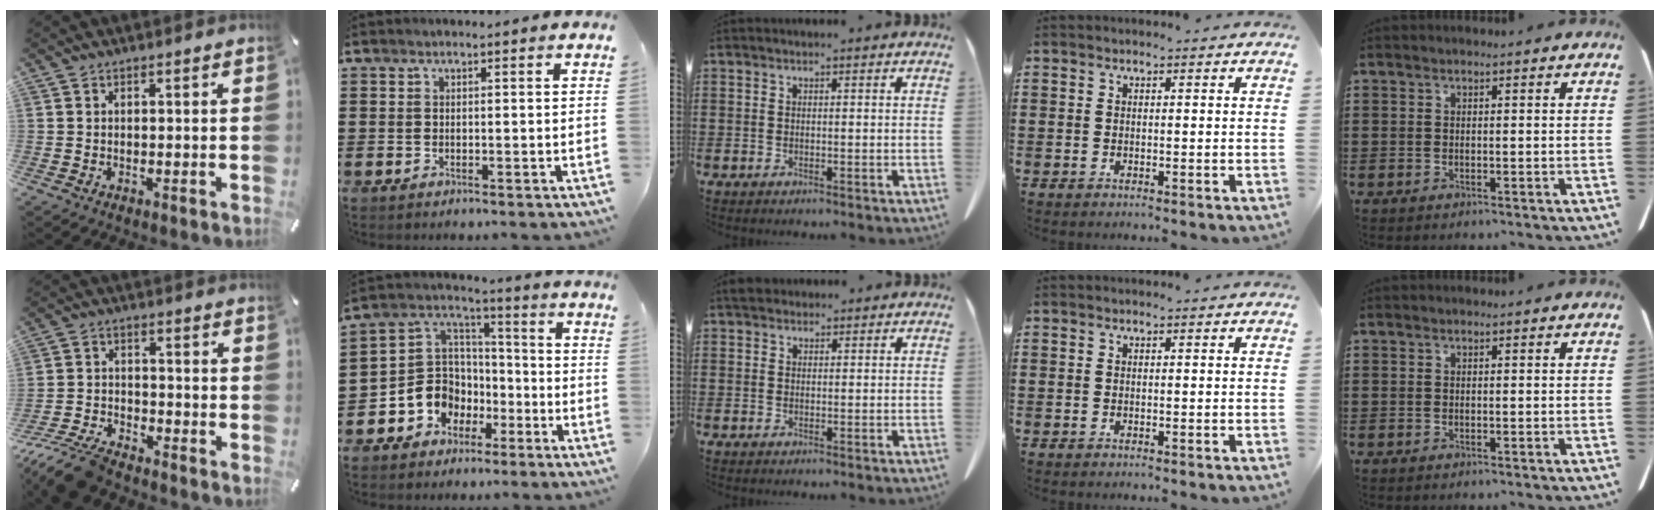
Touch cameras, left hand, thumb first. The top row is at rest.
{"thumb": {"total": 11.0, "force": [-9.4, 3.1, 4.7], "torque": [-0.094, 0.041, -0.184]}, "index": {"total": 7.9, "force": [-2.9, 7.2, 0.9], "torque": [-0.056, 0.002, -0.054]}, "middle": {"total": 1.9, "force": [1.5, 1.0, 0.5], "torque": [-0.016, 0.005, 0.031]}}